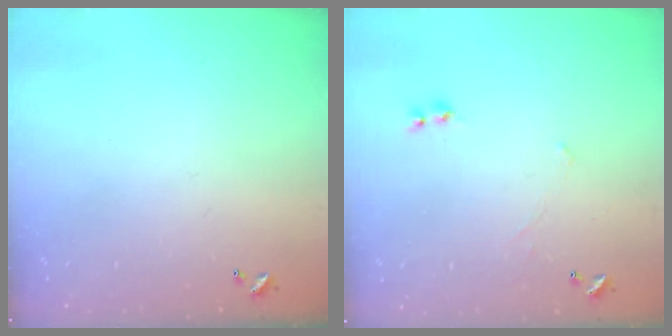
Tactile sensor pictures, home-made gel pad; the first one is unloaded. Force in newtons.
{"total": 2.3, "press": 2.3, "slide": 0.2}